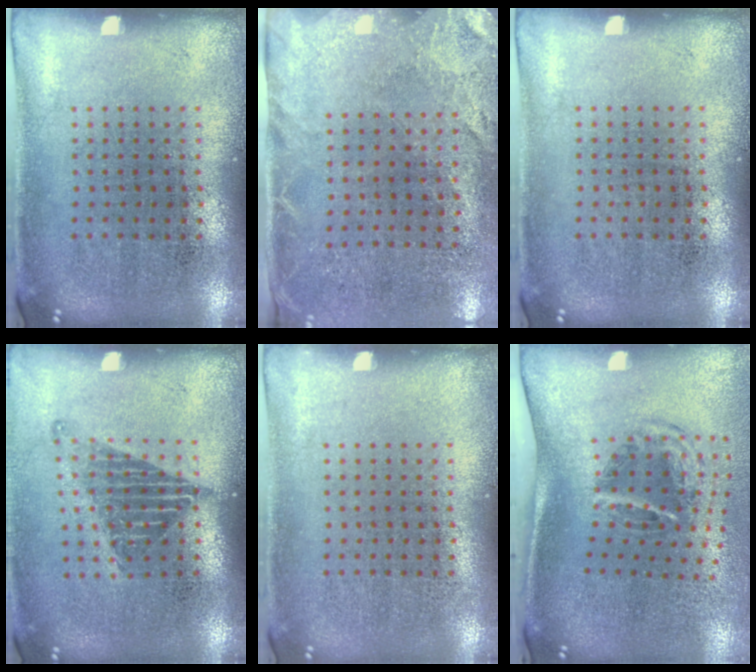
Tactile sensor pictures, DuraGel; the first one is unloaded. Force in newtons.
{"total": 2.5, "press": 2.1, "slide": 1.3}
{"total": 0.0}
{"total": 1.2, "press": 1.0, "slide": 0.7}
{"total": 0.0}
{"total": 2.1, "press": 1.2, "slide": 1.7}